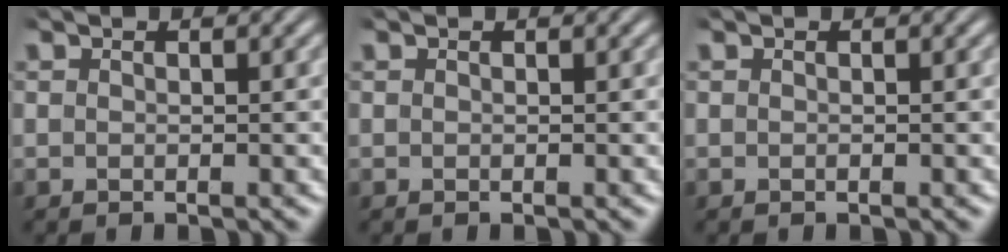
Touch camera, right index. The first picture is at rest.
{"total": 0.0}
{"total": 0.0}